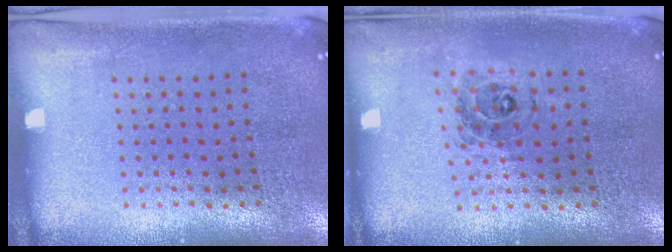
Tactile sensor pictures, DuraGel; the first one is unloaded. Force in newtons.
{"total": 0.5, "press": 0.5, "slide": 0.2}